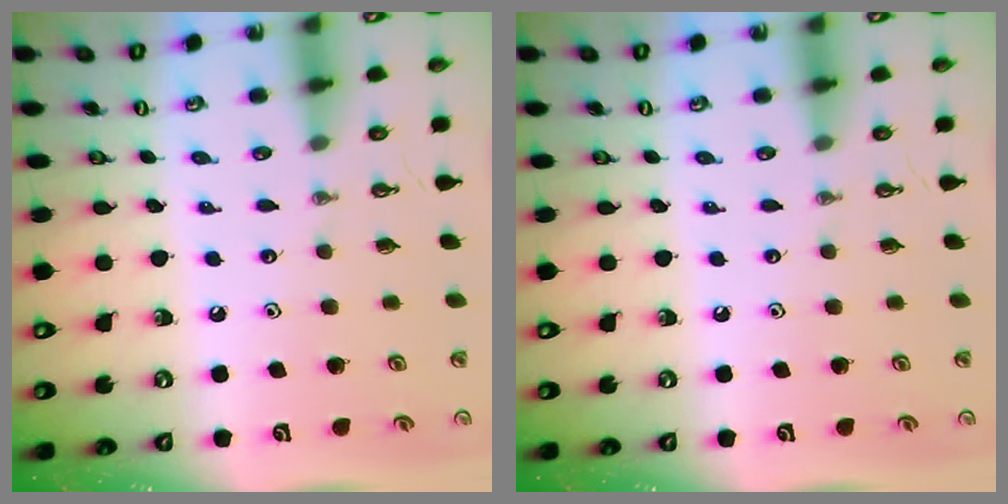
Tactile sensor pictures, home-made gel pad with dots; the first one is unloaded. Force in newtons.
{"total": 0.0}